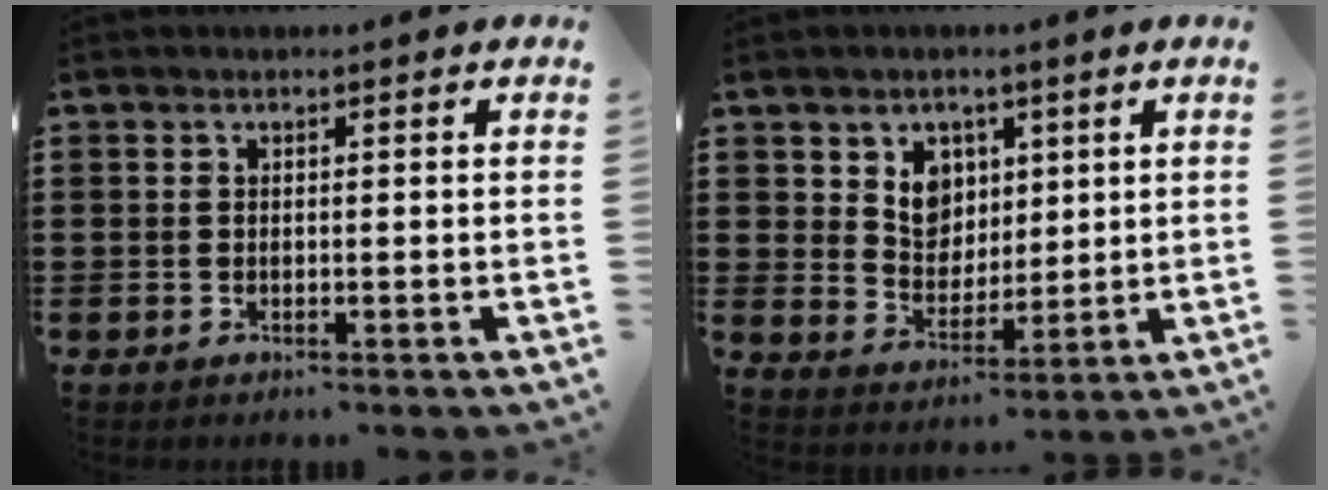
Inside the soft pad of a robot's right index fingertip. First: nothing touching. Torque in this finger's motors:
{"motor_torque": [0.17, 0.05, 0.14, 0.07]}